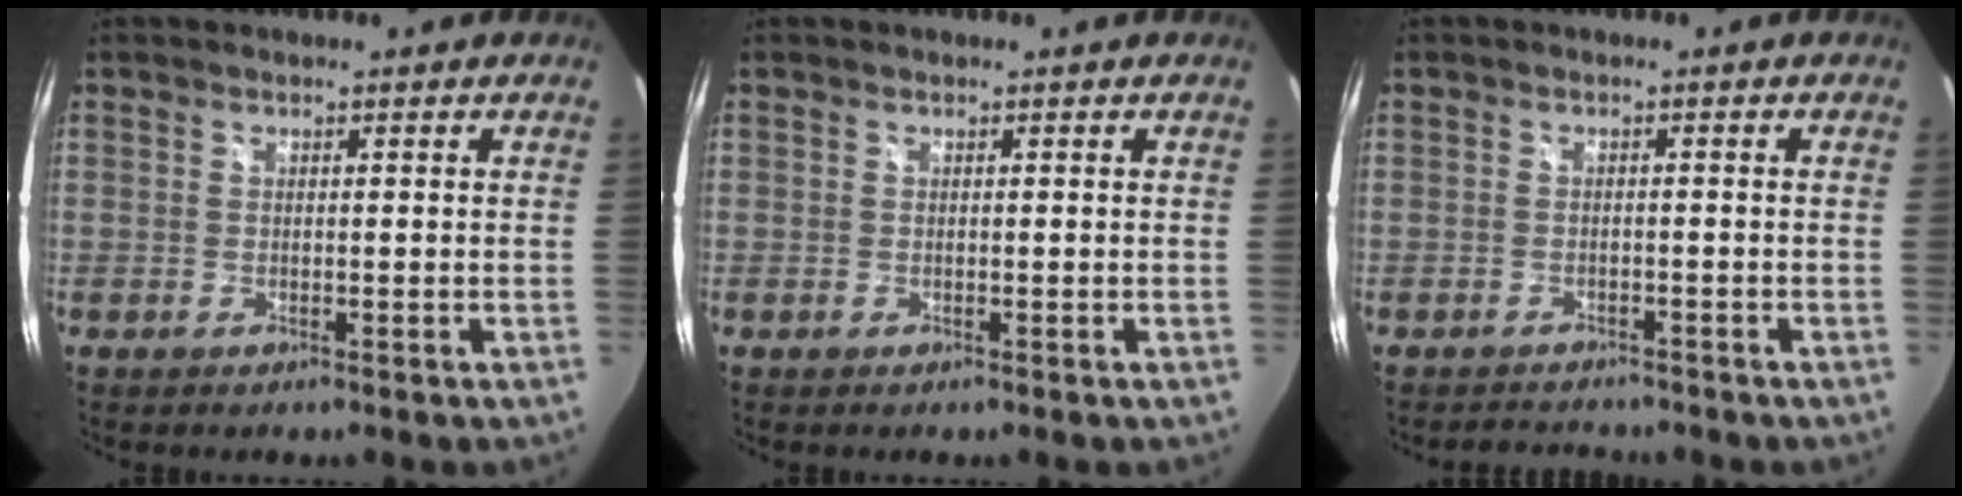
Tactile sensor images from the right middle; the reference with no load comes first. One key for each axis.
{"total": 0.0}
{"total": 3.5, "fx": -3.3, "fy": 1.1, "fz": 0.4, "tx": -0.014, "ty": -0.001, "tz": -0.050}